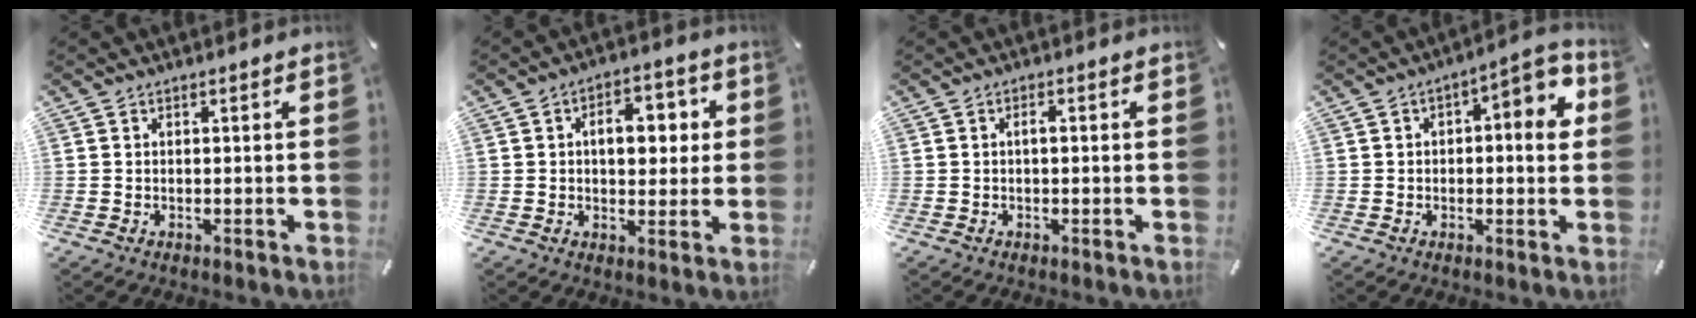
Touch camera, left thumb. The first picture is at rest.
{"total": 9.5, "force": [1.6, 6.2, 7.0], "torque": [-0.085, -0.001, 0.018]}
{"total": 1.6, "force": [-0.1, 0.5, 1.5], "torque": [-0.029, 0.004, -0.003]}
{"total": 6.7, "force": [0.8, 3.5, 5.7], "torque": [-0.064, -0.002, 0.006]}